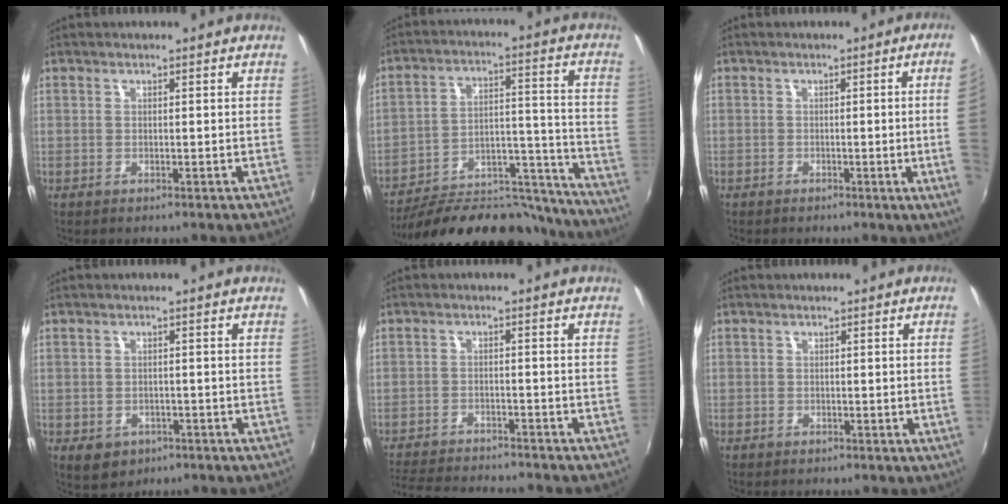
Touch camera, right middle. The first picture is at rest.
{"total": 24.5, "force": [-21.4, 7.8, 9.1], "torque": [-0.143, 0.030, -0.285]}
{"total": 7.7, "force": [-0.4, -1.6, 7.5], "torque": [-0.089, -0.007, -0.002]}
{"total": 4.7, "force": [-2.1, 3.6, 2.1], "torque": [-0.045, -0.009, -0.024]}
{"total": 12.3, "force": [-11.3, 2.1, 4.6], "torque": [-0.111, -0.015, -0.178]}
{"total": 1.3, "force": [-0.1, -0.9, 1.0], "torque": [-0.008, -0.010, 0.001]}